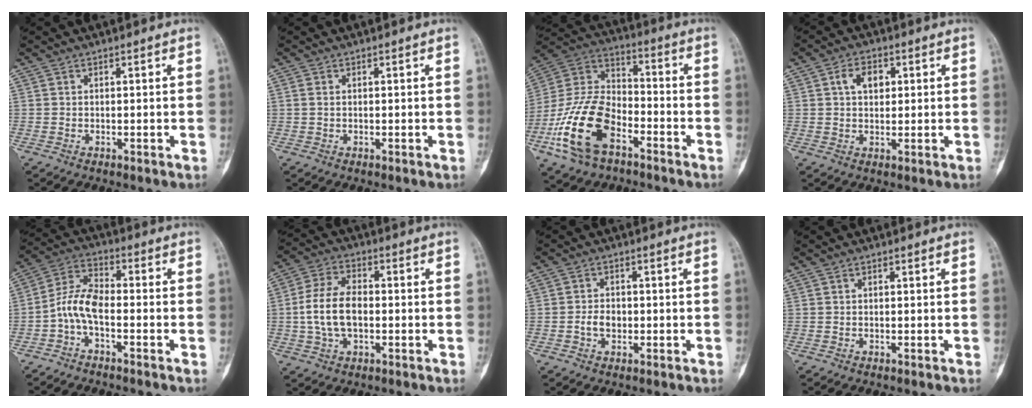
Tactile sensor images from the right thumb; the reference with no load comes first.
{"total": 0.9, "force": [0.2, 0.7, 0.6], "torque": [-0.017, 0.000, 0.006]}
{"total": 19.2, "force": [-8.6, 10.8, 13.4], "torque": [-0.266, 0.052, -0.165]}
{"total": 5.1, "force": [1.4, 3.4, 3.6], "torque": [-0.052, 0.004, 0.022]}
{"total": 7.3, "force": [-2.3, 3.5, 6.0], "torque": [-0.123, 0.035, -0.054]}
{"total": 10.6, "force": [-0.8, 6.4, 8.4], "torque": [-0.161, 0.019, -0.017]}
{"total": 3.3, "force": [-0.7, 2.4, 2.1], "torque": [-0.029, 0.008, -0.014]}
{"total": 0.0}